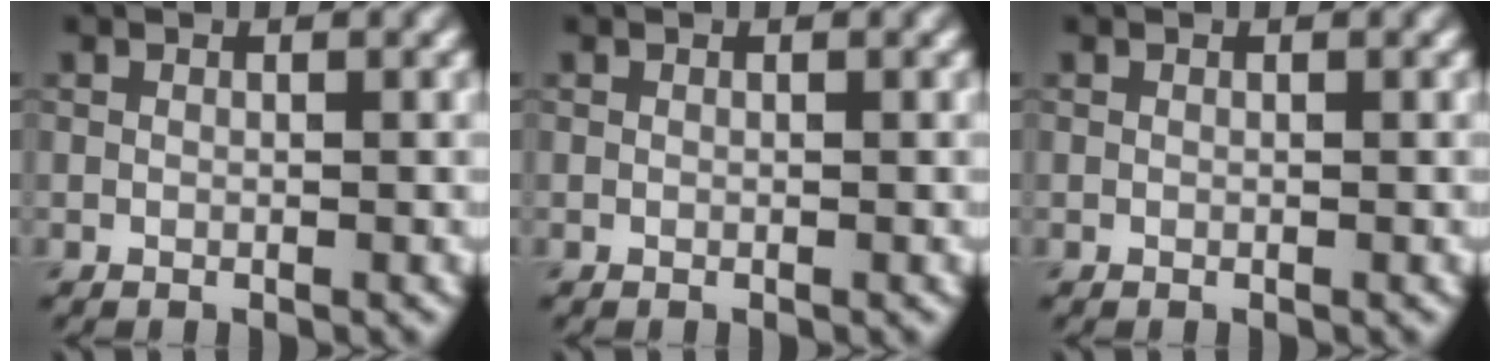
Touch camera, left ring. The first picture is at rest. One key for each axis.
{"total": 0.0}
{"total": 0.0}